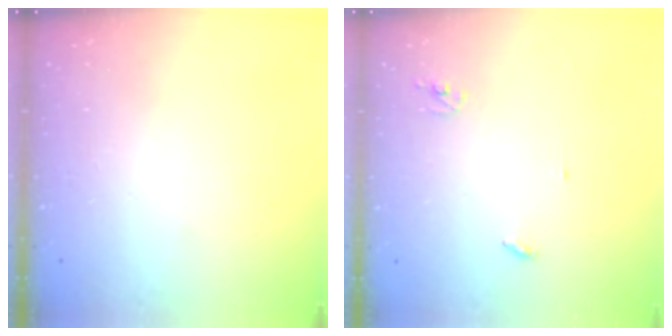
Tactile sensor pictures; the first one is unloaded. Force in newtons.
{"total": 2.8, "press": 2.8, "slide": 0.2}